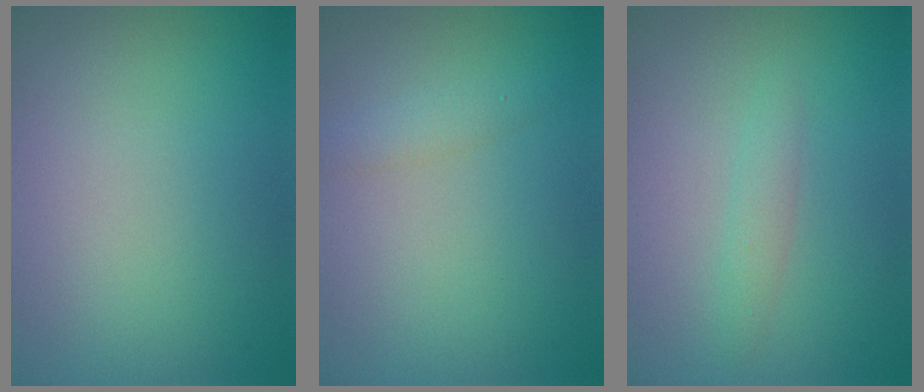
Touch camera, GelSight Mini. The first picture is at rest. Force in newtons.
{"total": 1.3, "press": 1.3, "slide": 0.0}
{"total": 1.4, "press": 1.4, "slide": 0.0}